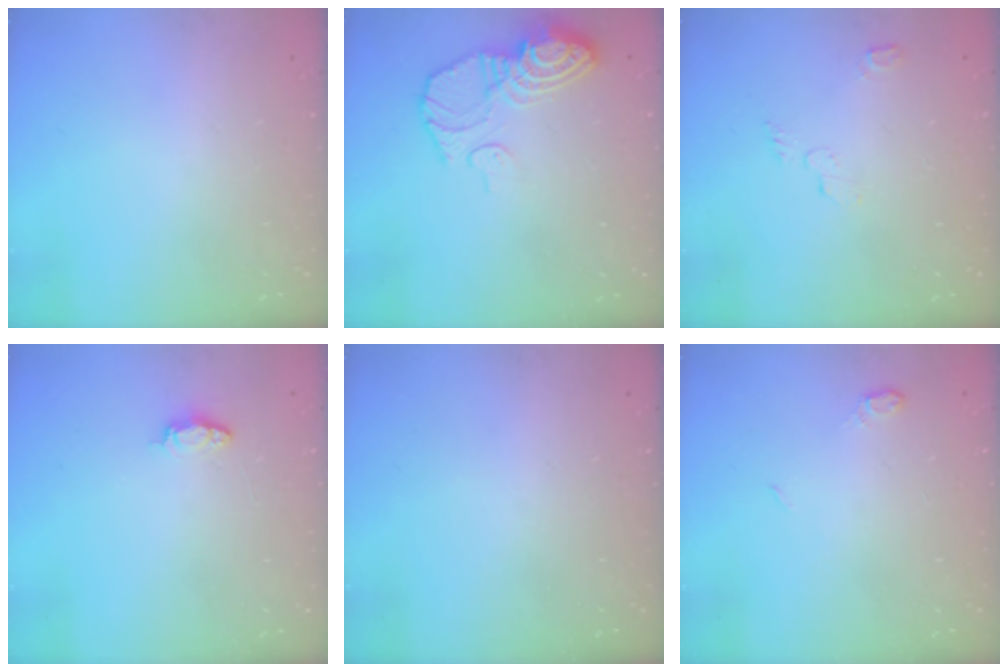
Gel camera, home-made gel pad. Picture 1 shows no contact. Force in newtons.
{"total": 11.8, "press": 11.7, "slide": 1.1}
{"total": 4.1, "press": 4.1, "slide": 0.3}
{"total": 3.7, "press": 3.6, "slide": 0.4}
{"total": 0.0}
{"total": 3.9, "press": 3.8, "slide": 0.6}